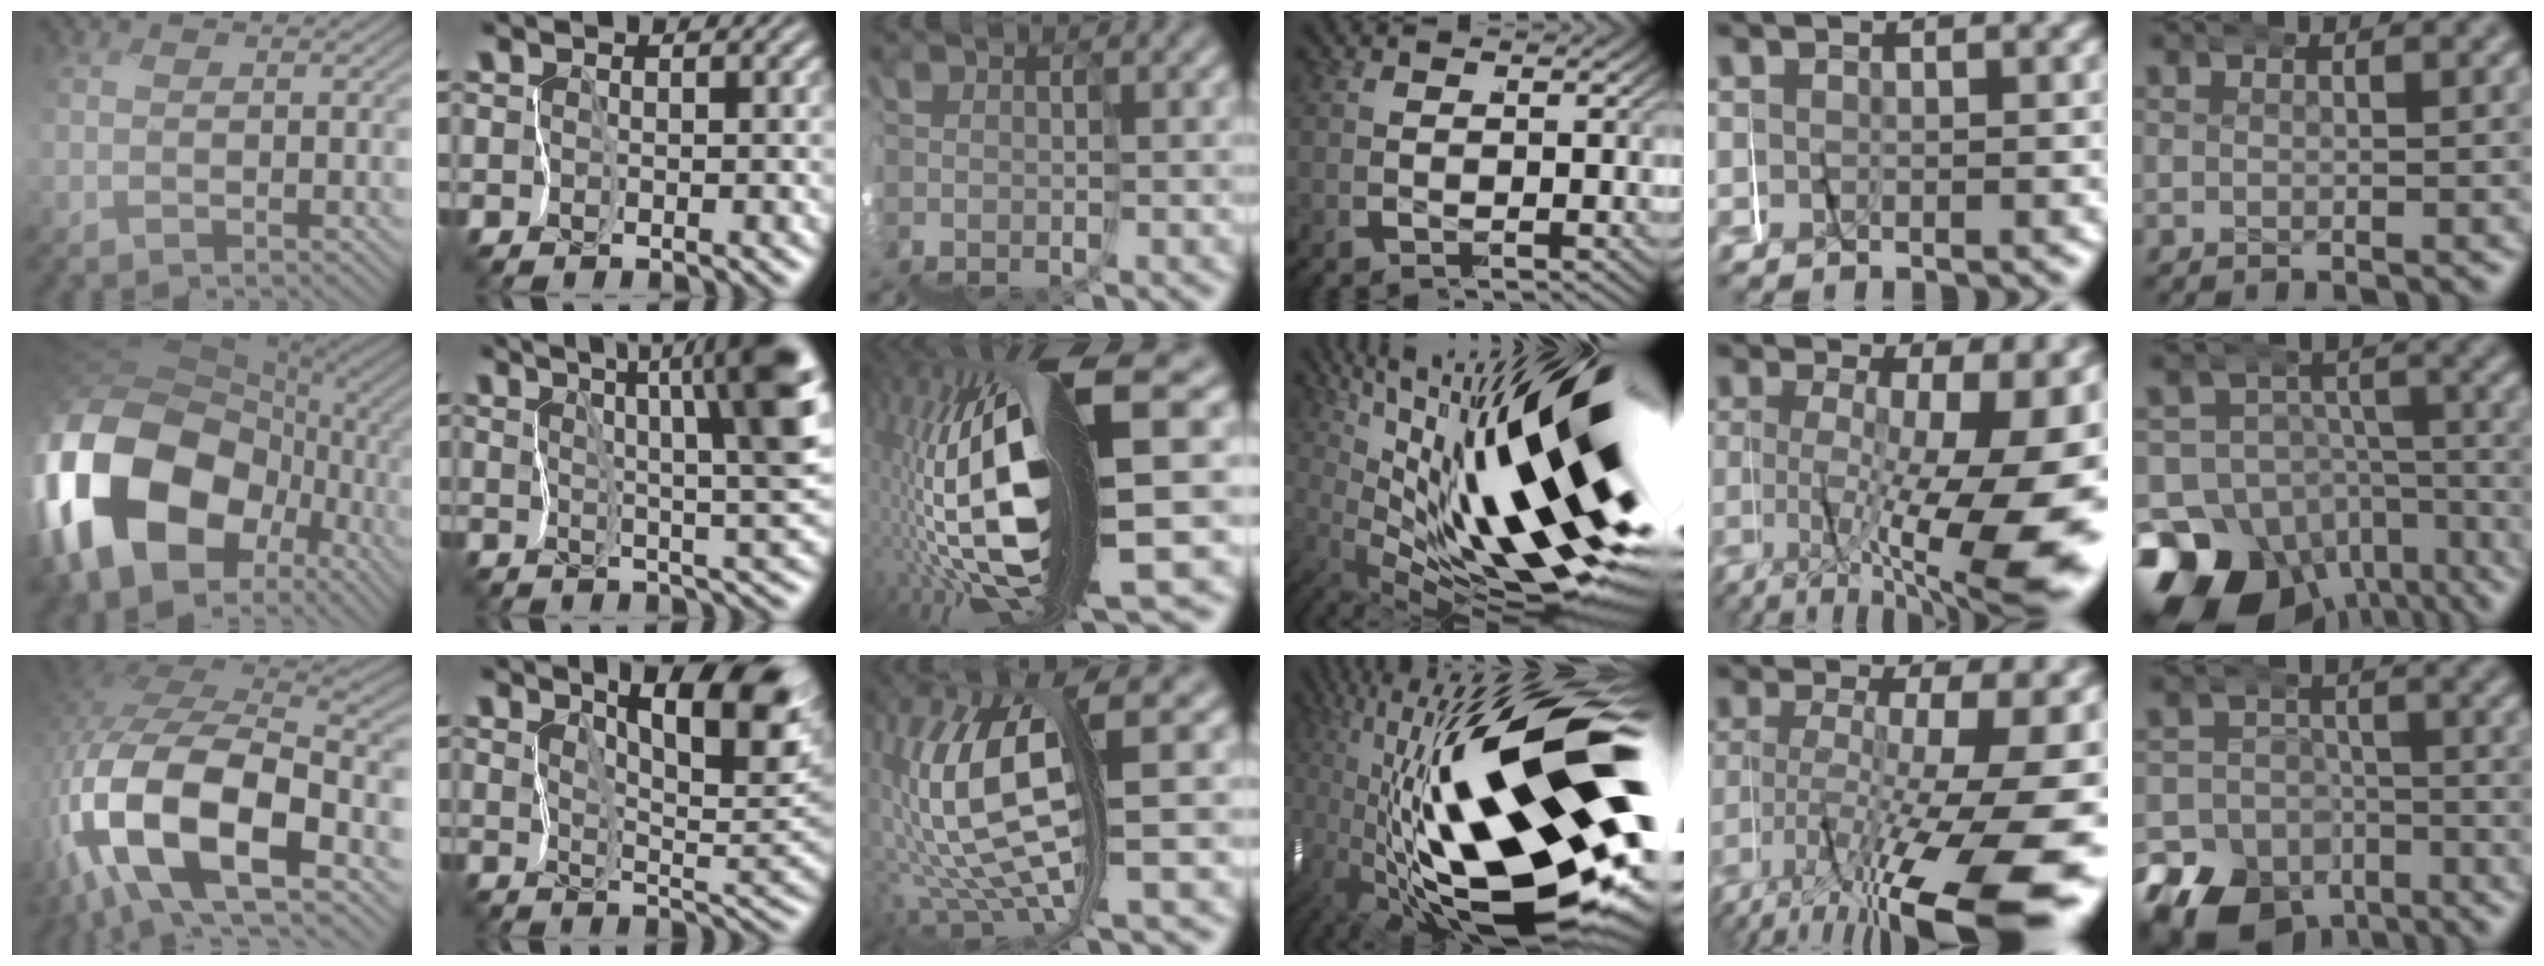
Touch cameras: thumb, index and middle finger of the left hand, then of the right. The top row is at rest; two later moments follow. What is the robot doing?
{"motion": "wrap", "object": "masking tape"}